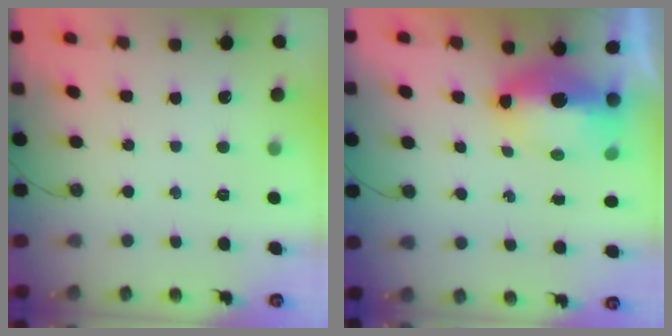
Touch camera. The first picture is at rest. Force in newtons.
{"total": 10.8, "press": 10.6, "slide": 1.6}